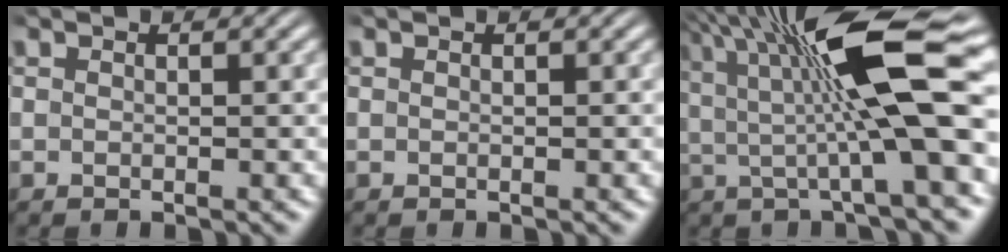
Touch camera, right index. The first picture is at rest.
{"total": 0.0}
{"total": 9.8, "force": [3.1, 2.1, 9.0], "torque": [-0.142, 0.017, 0.051]}